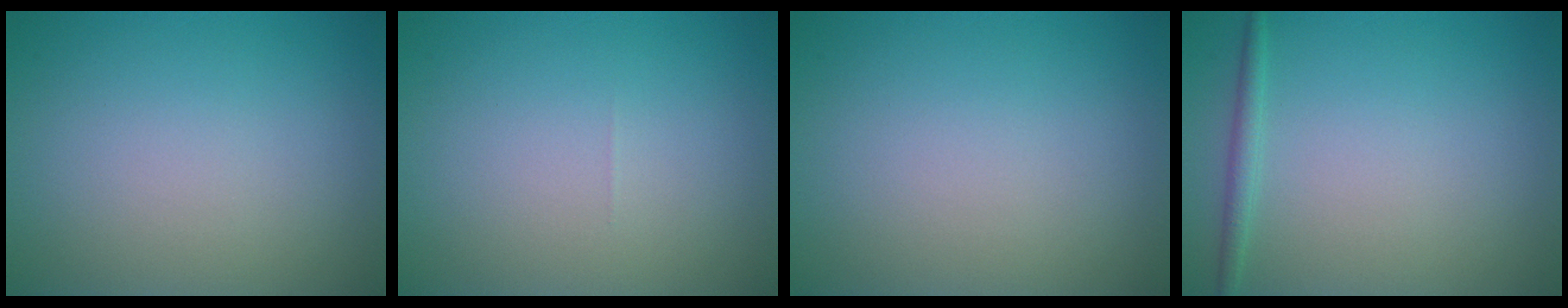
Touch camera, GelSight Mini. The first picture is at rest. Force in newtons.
{"total": 0.0}
{"total": 0.0}
{"total": 1.3, "press": 1.3, "slide": 0.1}